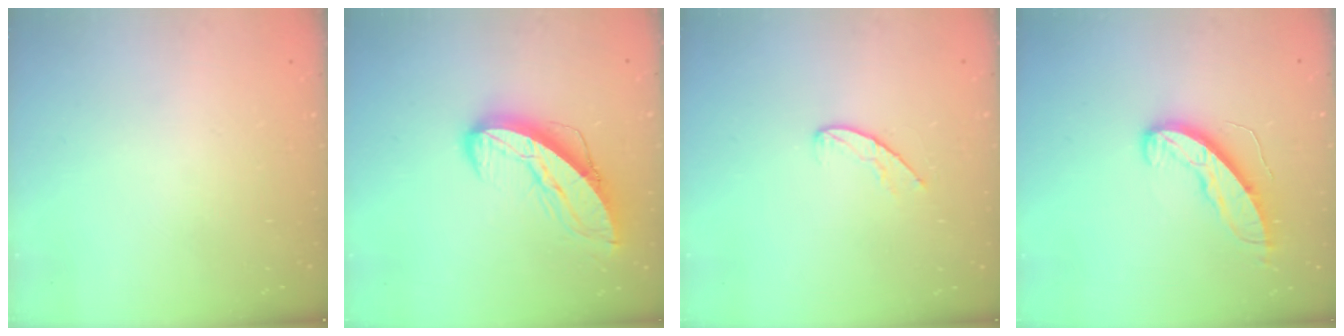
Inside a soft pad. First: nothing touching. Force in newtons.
{"total": 11.8, "press": 11.7, "slide": 1.1}
{"total": 5.5, "press": 5.5, "slide": 0.5}
{"total": 9.3, "press": 9.3, "slide": 0.3}